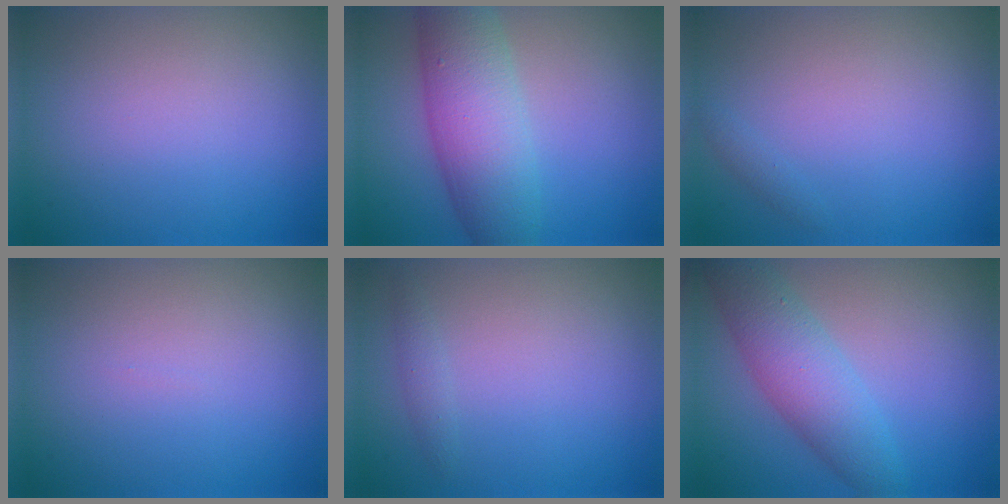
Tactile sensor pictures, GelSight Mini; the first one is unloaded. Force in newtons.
{"total": 7.5, "press": 7.5, "slide": 0.2}
{"total": 0.6, "press": 0.6, "slide": 0.0}
{"total": 0.0}
{"total": 0.8, "press": 0.8, "slide": 0.1}
{"total": 5.1, "press": 5.1, "slide": 0.1}